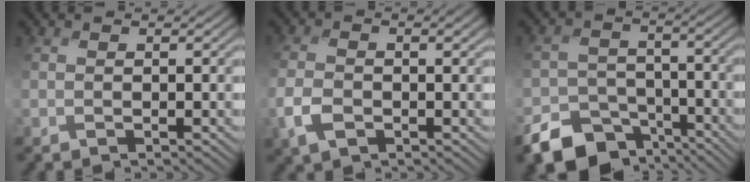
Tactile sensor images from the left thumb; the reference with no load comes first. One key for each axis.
{"total": 4.7, "fx": -1.8, "fy": 2.8, "fz": 3.3, "tx": -0.079, "ty": -0.006, "tz": -0.043}
{"total": 11.3, "fx": -8.4, "fy": 6.7, "fz": 3.4, "tx": -0.062, "ty": -0.023, "tz": -0.136}